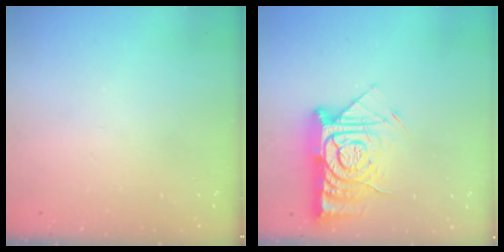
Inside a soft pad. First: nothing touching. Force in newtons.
{"total": 16.6, "press": 16.5, "slide": 1.8}